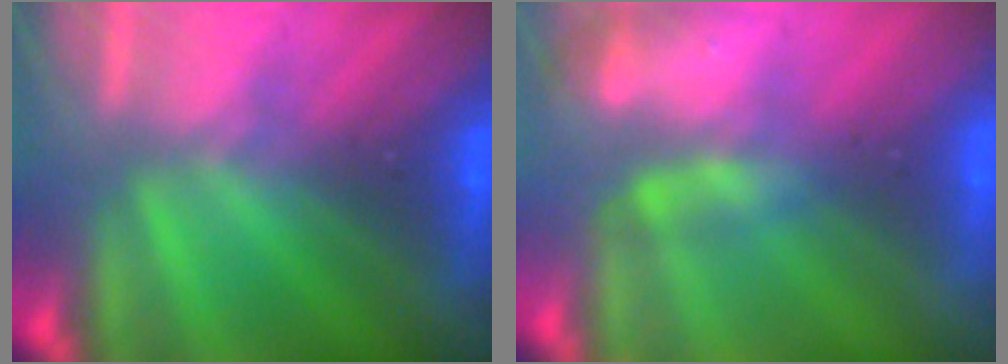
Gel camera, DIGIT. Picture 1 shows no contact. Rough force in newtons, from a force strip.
{"total": 2.4}